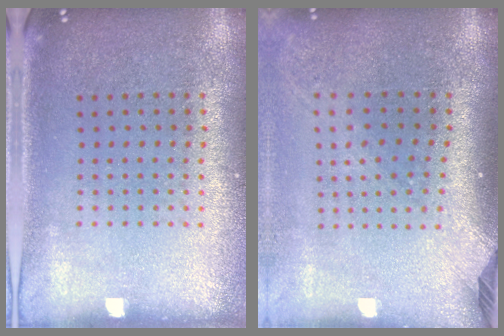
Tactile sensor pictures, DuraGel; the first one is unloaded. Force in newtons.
{"total": 2.3, "press": 1.7, "slide": 1.5}